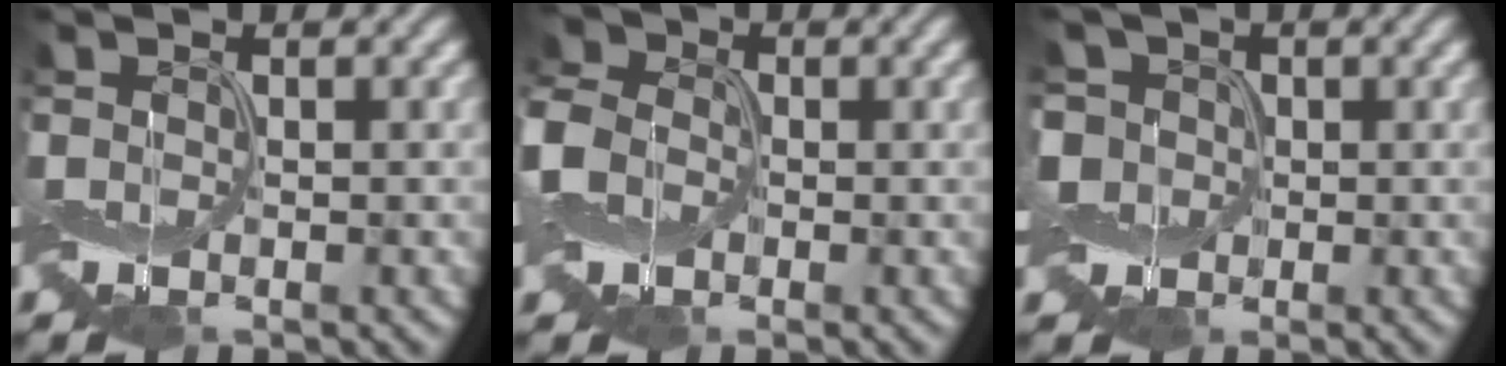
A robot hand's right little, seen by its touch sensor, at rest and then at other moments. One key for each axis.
{"total": 6.1, "fx": -1.3, "fy": 4.9, "fz": 3.3, "tx": -0.101, "ty": 0.005, "tz": -0.035}
{"total": 3.3, "fx": 0.0, "fy": 3.2, "fz": 1.1, "tx": -0.039, "ty": 0.016, "tz": -0.010}